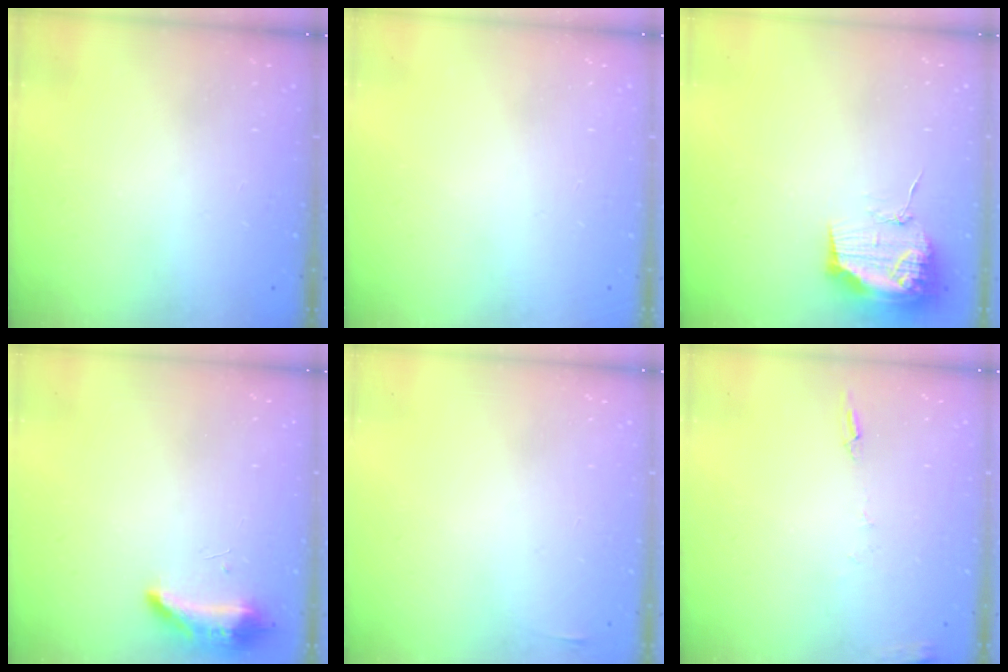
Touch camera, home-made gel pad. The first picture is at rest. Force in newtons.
{"total": 13.4, "press": 3.0, "slide": 13.1}
{"total": 15.6, "press": 15.6, "slide": 0.1}
{"total": 8.5, "press": 8.4, "slide": 1.6}
{"total": 5.8, "press": 1.7, "slide": 5.5}
{"total": 6.0, "press": 6.0, "slide": 0.6}